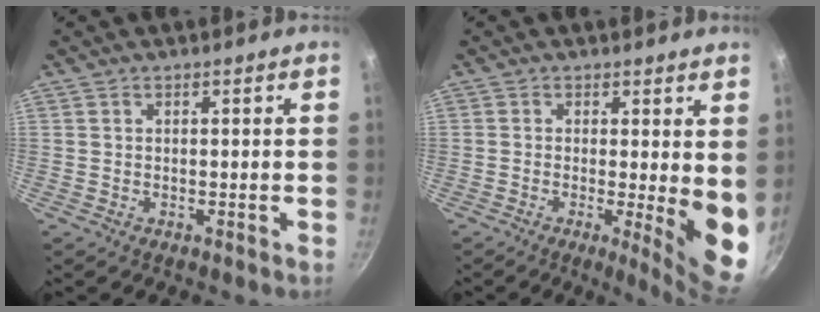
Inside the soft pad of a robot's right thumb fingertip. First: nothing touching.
{"total": 8.9, "force": [-0.3, 2.1, 8.6], "torque": [-0.107, -0.020, -0.001]}